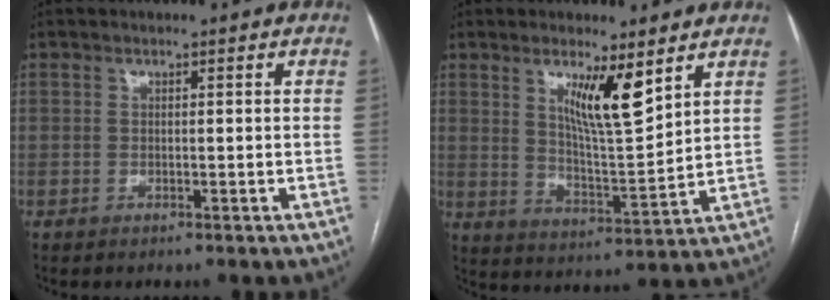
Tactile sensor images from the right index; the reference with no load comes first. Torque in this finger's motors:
{"motor_torque": [0.28, 0.19, 0.36, 0.11]}